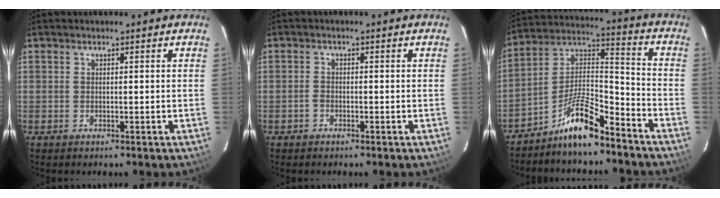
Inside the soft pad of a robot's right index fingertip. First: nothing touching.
{"total": 1.1, "force": [-0.8, 0.6, 0.4], "torque": [-0.007, 0.003, -0.015]}
{"total": 11.4, "force": [-8.8, 2.3, 6.8], "torque": [-0.145, 0.033, -0.163]}